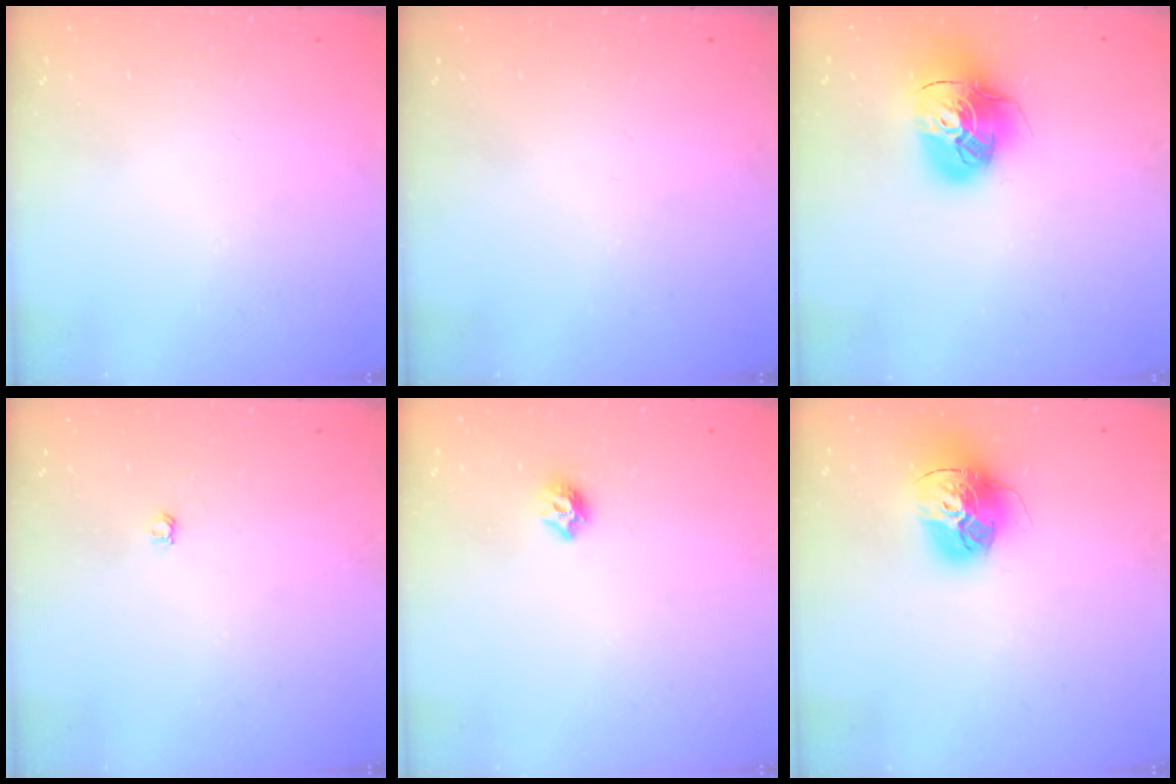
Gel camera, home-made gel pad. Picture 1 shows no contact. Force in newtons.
{"total": 0.0}
{"total": 14.4, "press": 14.3, "slide": 1.8}
{"total": 3.0, "press": 3.0, "slide": 0.4}
{"total": 6.1, "press": 6.0, "slide": 0.9}
{"total": 16.2, "press": 16.1, "slide": 1.6}